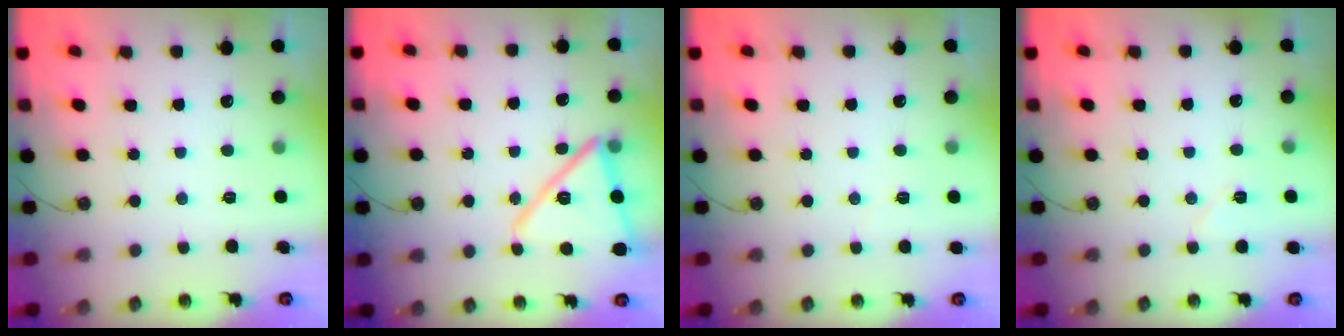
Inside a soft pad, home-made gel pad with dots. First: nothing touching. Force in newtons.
{"total": 15.0, "press": 15.0, "slide": 1.4}
{"total": 2.6, "press": 2.5, "slide": 0.7}
{"total": 5.7, "press": 5.1, "slide": 2.4}